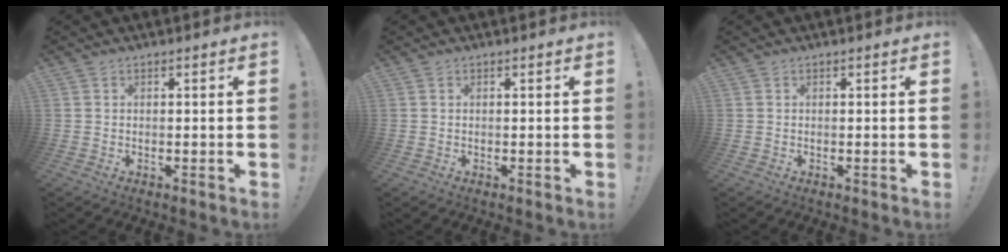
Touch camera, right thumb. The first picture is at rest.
{"total": 0.0}
{"total": 0.0}